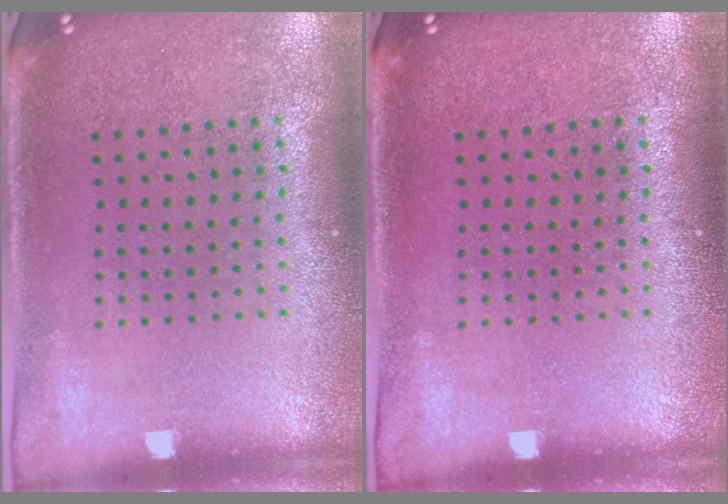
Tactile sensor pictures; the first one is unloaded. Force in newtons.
{"total": 0.0}